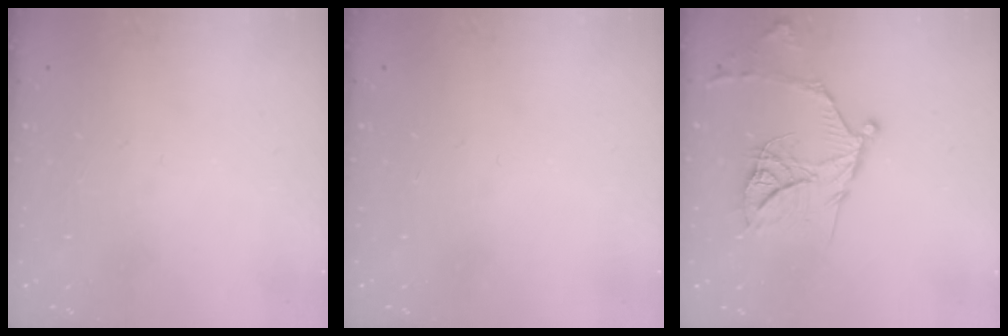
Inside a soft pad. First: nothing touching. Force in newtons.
{"total": 0.0}
{"total": 16.5, "press": 16.5, "slide": 1.6}